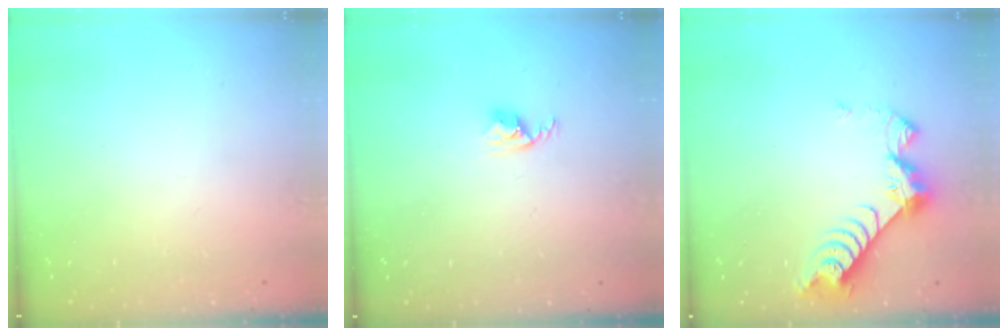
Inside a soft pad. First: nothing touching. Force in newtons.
{"total": 2.9, "press": 2.9, "slide": 0.4}
{"total": 8.2, "press": 8.2, "slide": 0.5}